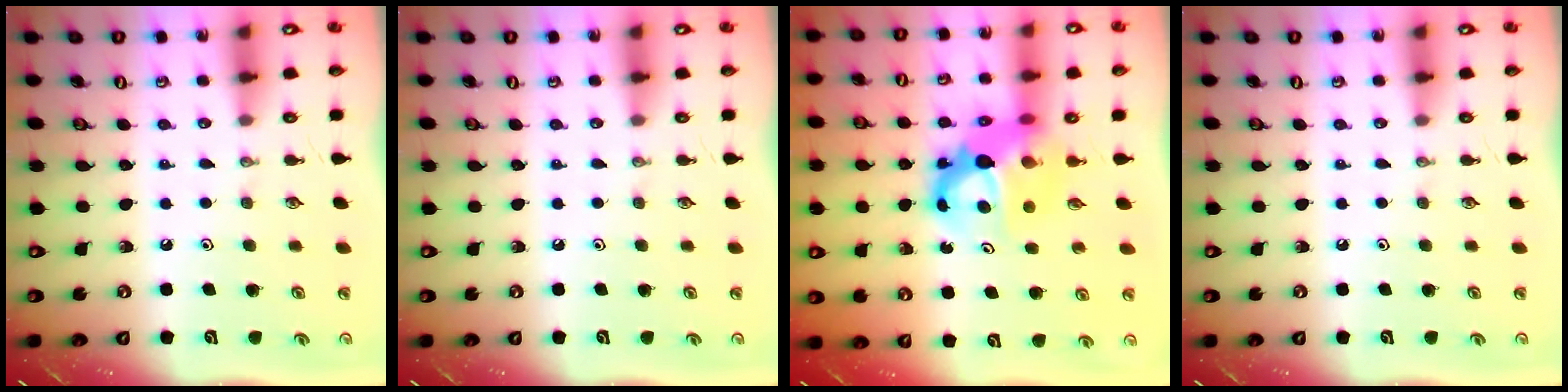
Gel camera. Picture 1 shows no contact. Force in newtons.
{"total": 0.0}
{"total": 10.3, "press": 10.3, "slide": 0.7}
{"total": 0.0}